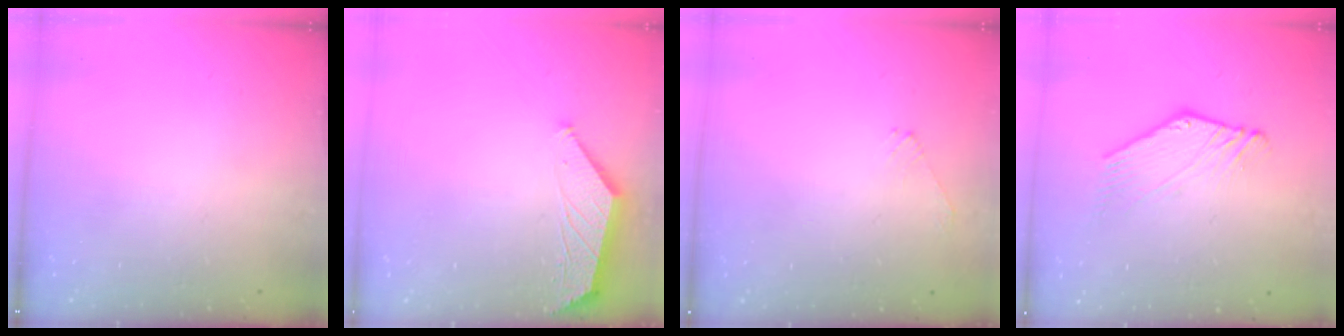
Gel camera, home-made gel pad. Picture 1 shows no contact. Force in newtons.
{"total": 1.8, "press": 1.8, "slide": 0.3}
{"total": 1.7, "press": 1.6, "slide": 0.4}
{"total": 0.8, "press": 0.7, "slide": 0.4}